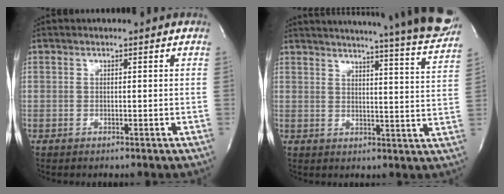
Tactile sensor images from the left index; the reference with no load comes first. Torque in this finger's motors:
{"motor_torque": [0.26, -0.32, 0.53, 0.10]}